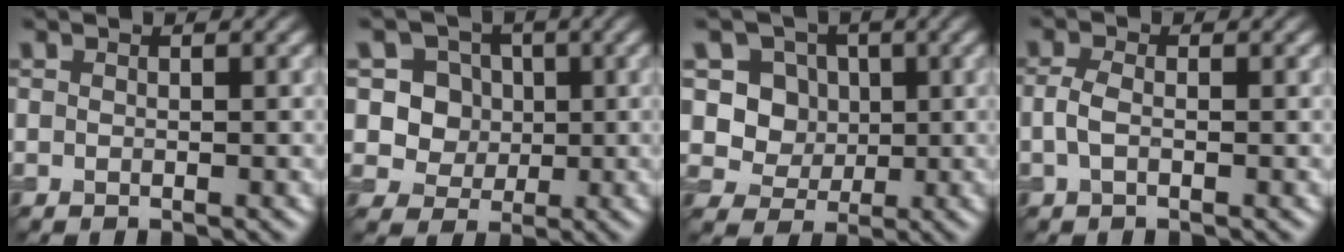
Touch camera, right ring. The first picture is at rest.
{"total": 5.8, "force": [1.4, 5.2, 2.2], "torque": [-0.032, 0.008, 0.021]}
{"total": 5.1, "force": [1.3, 4.6, 2.0], "torque": [-0.040, -0.006, 0.028]}
{"total": 1.8, "force": [-0.3, 0.9, 1.5], "torque": [-0.037, 0.002, -0.011]}